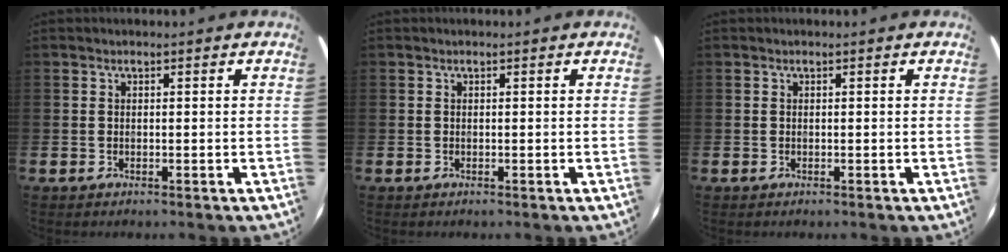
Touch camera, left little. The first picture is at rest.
{"total": 0.0}
{"total": 0.0}